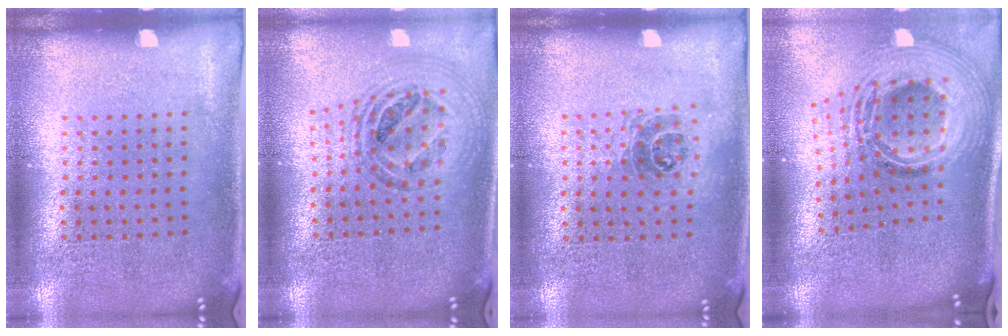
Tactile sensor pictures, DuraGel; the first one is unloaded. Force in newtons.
{"total": 1.2, "press": 1.1, "slide": 0.4}
{"total": 1.1, "press": 1.0, "slide": 0.5}
{"total": 3.0, "press": 2.0, "slide": 2.2}